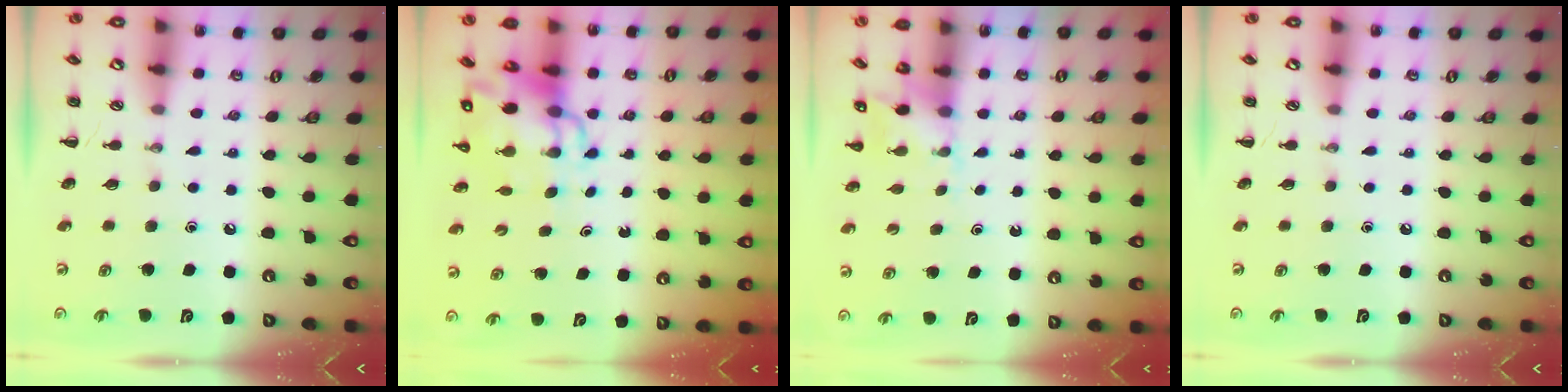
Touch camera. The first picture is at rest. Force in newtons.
{"total": 9.6, "press": 9.2, "slide": 2.6}
{"total": 3.0, "press": 2.8, "slide": 1.0}
{"total": 0.0}